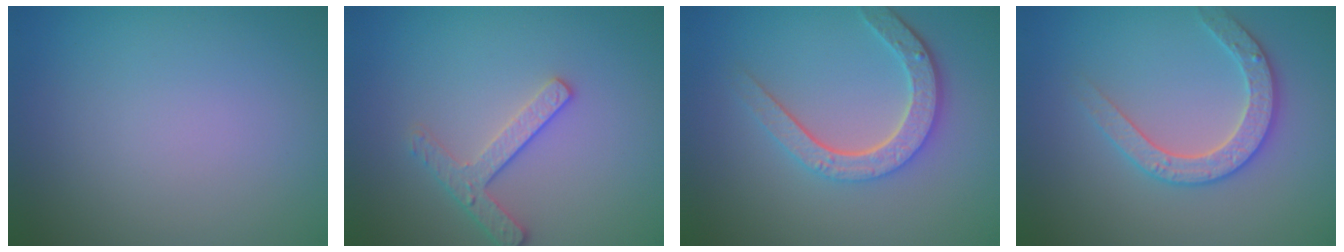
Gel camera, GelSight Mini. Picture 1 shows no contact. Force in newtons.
{"total": 2.5, "press": 2.4, "slide": 0.7}
{"total": 4.6, "press": 3.5, "slide": 2.9}
{"total": 3.0, "press": 2.9, "slide": 0.5}